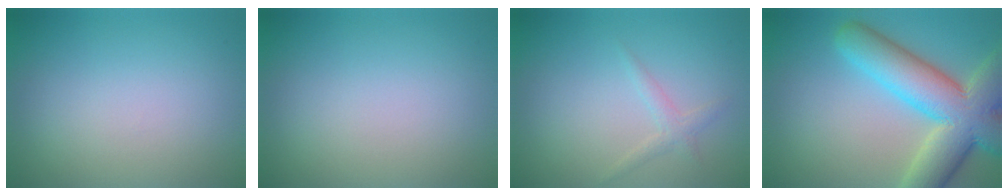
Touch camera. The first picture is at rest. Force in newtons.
{"total": 0.0}
{"total": 1.3, "press": 1.3, "slide": 0.0}
{"total": 10.9, "press": 10.9, "slide": 0.8}